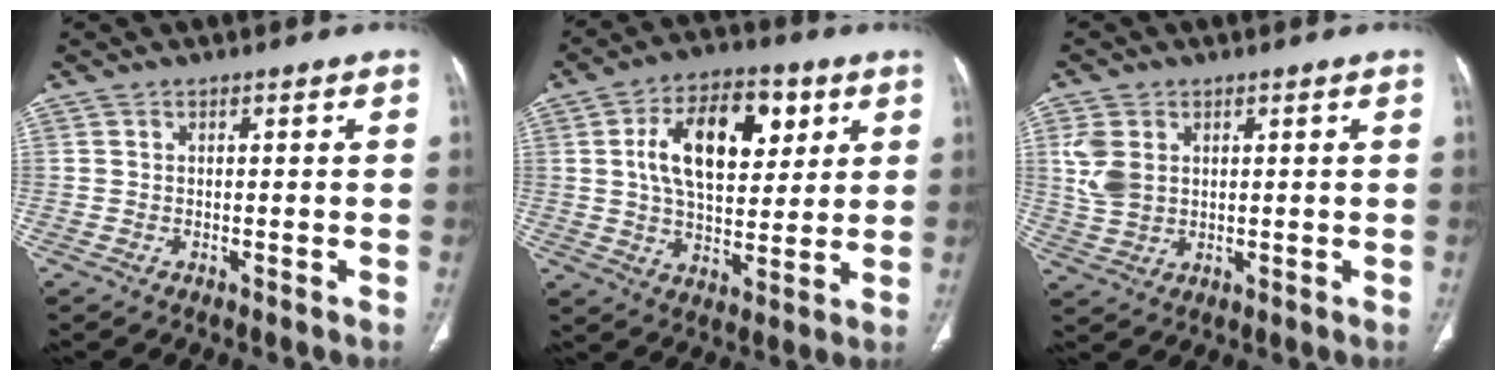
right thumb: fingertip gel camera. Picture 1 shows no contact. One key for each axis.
{"total": 16.7, "fx": 5.0, "fy": 9.4, "fz": 12.9, "tx": -0.181, "ty": -0.005, "tz": 0.082}
{"total": 6.6, "fx": 1.7, "fy": 4.8, "fz": 4.2, "tx": -0.082, "ty": -0.004, "tz": 0.043}